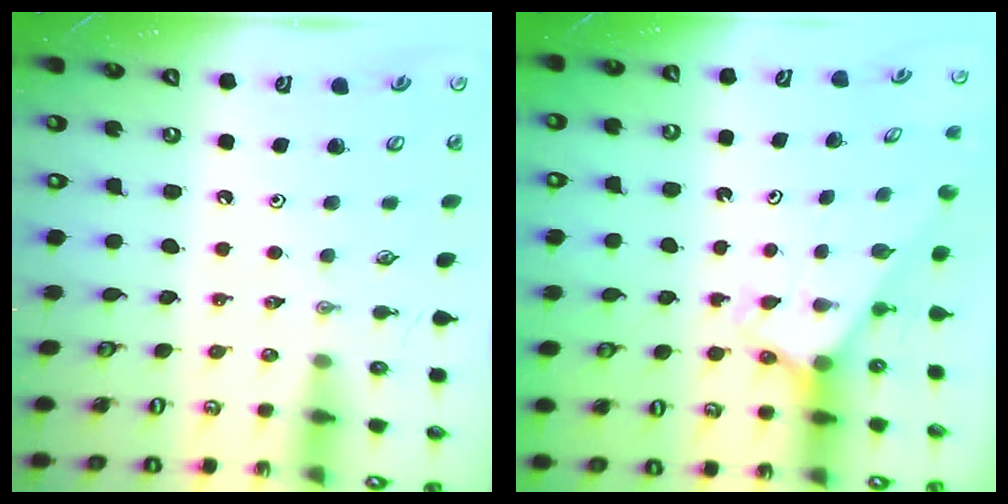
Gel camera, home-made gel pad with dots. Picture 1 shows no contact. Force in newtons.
{"total": 2.4, "press": 2.4, "slide": 0.1}